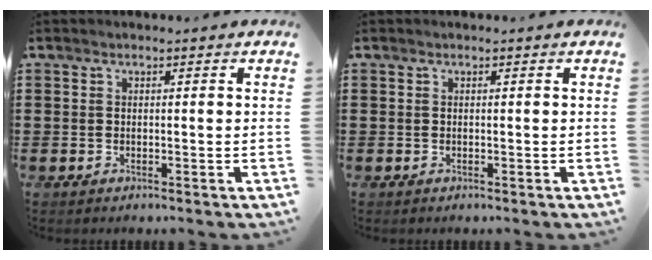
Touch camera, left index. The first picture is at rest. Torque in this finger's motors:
{"motor_torque": [0.00, 0.00, 0.00, 0.00]}